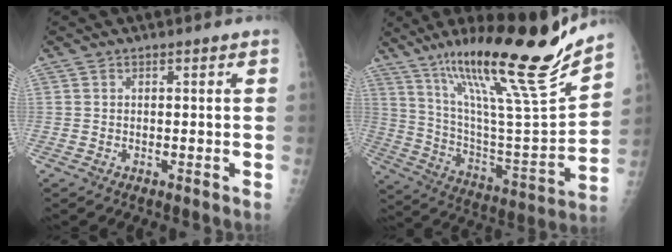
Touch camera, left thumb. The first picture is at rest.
{"total": 26.9, "force": [19.5, 2.7, 18.4], "torque": [-0.276, -0.077, 0.336]}